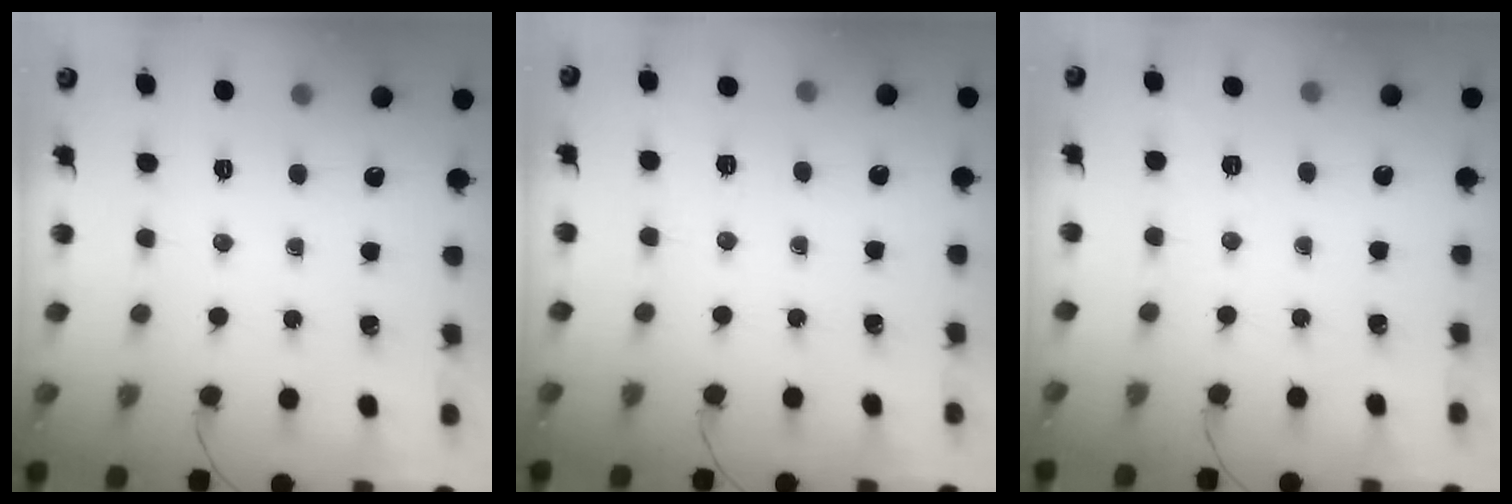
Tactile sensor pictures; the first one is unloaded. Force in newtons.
{"total": 2.4, "press": 1.8, "slide": 1.6}
{"total": 2.3, "press": 1.5, "slide": 1.8}